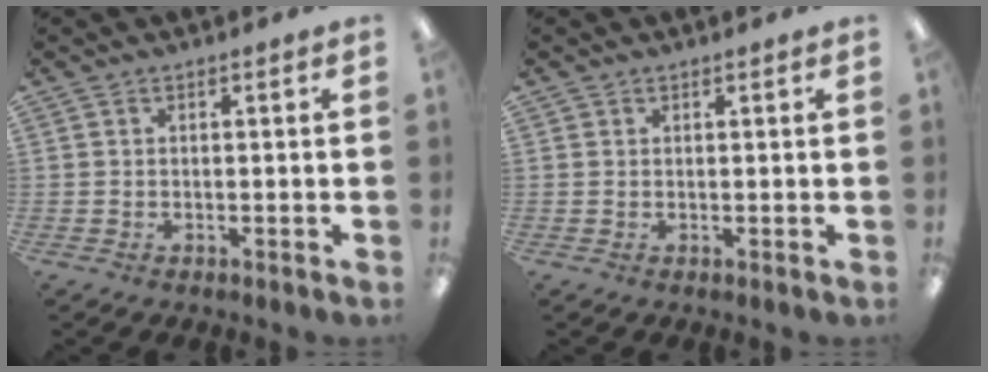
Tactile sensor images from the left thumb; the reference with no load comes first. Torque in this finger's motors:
{"motor_torque": [-0.09, 0.14, -0.25, 0.08, 0.00]}